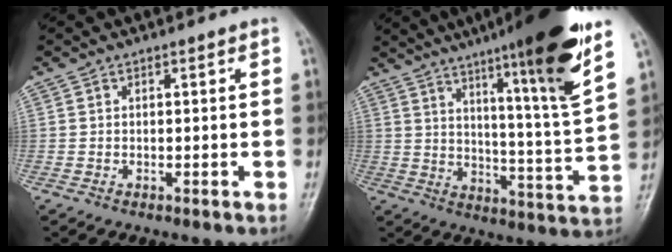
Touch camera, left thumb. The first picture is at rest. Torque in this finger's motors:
{"motor_torque": [2.15, 0.84, 1.57, -1.21, 0.42]}